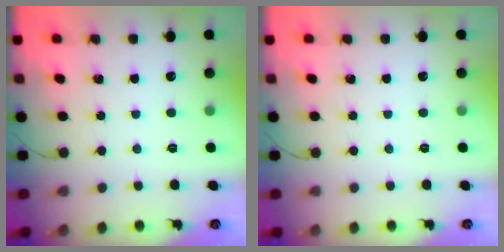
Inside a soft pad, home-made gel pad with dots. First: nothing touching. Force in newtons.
{"total": 0.0}